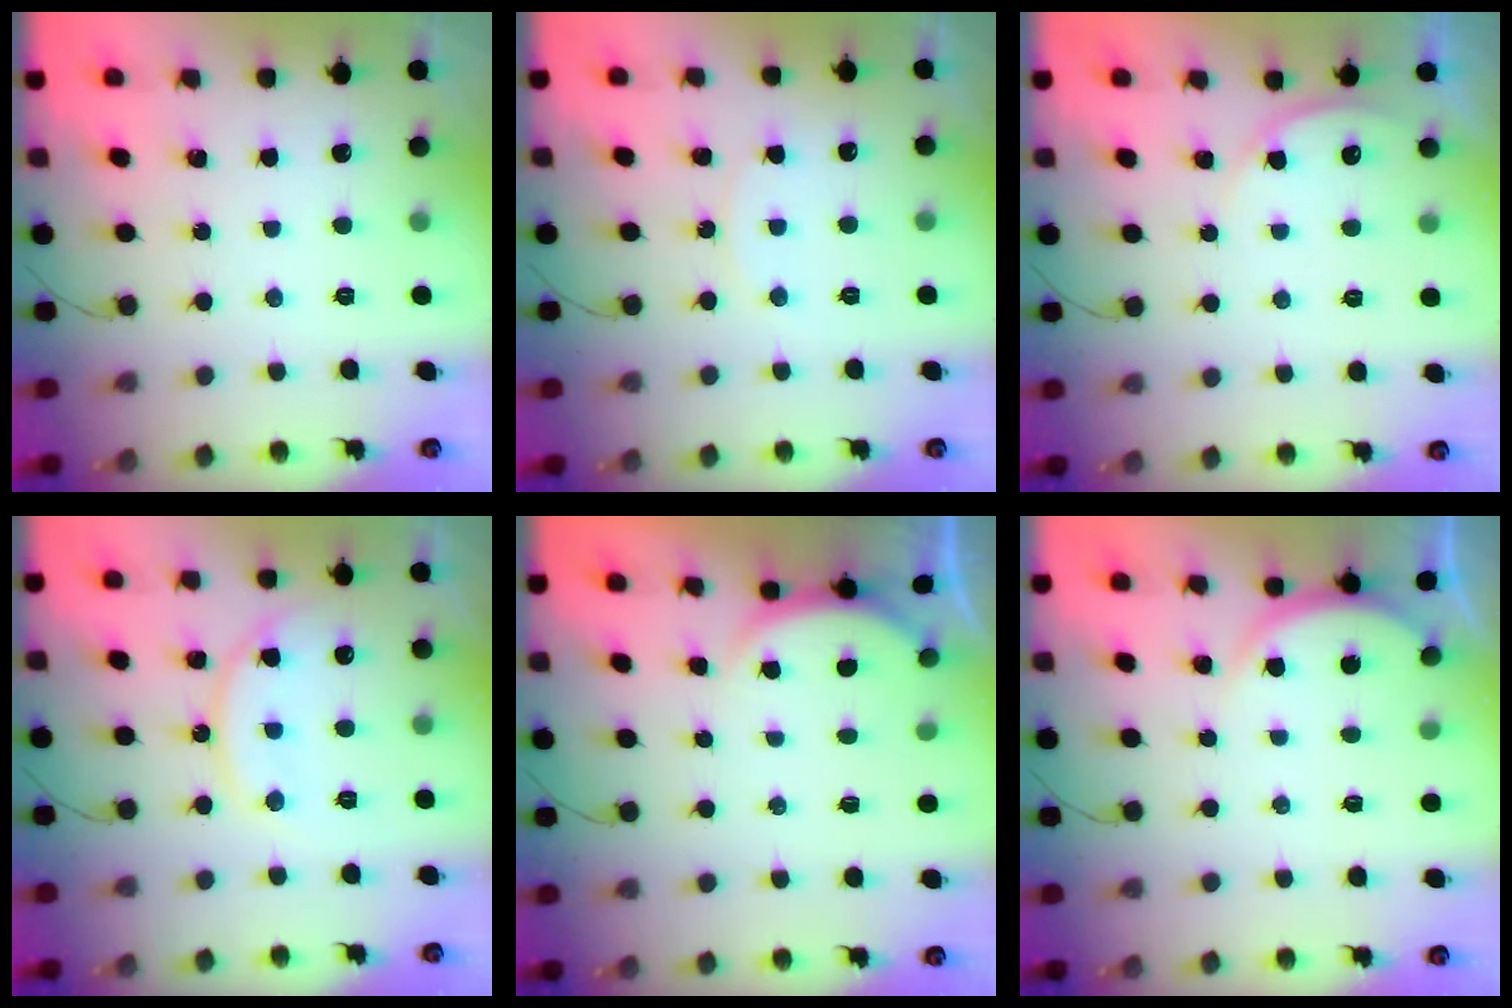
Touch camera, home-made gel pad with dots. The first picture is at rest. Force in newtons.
{"total": 4.0, "press": 3.9, "slide": 0.4}
{"total": 3.0, "press": 3.0, "slide": 0.2}
{"total": 13.0, "press": 13.0, "slide": 0.9}
{"total": 2.2, "press": 2.2, "slide": 0.6}
{"total": 3.4, "press": 3.3, "slide": 0.5}